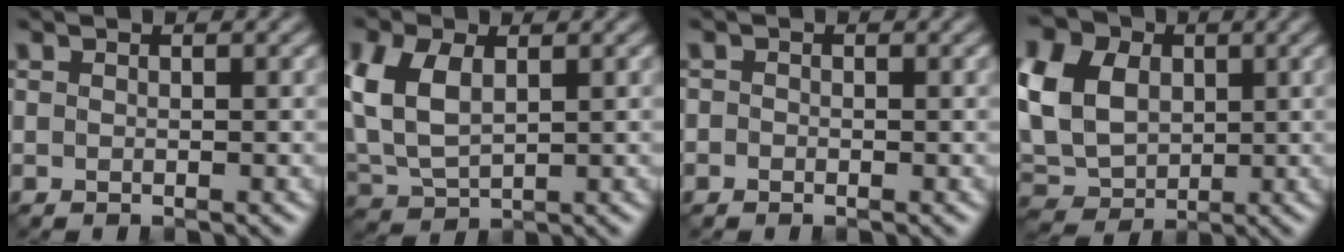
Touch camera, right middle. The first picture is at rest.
{"total": 5.9, "force": [1.6, 3.4, 4.6], "torque": [-0.116, 0.013, 0.030]}
{"total": 0.6, "force": [-0.3, 0.5, 0.1], "torque": [0.001, 0.001, -0.006]}
{"total": 12.1, "force": [2.8, 9.0, 7.5], "torque": [-0.168, 0.038, 0.035]}